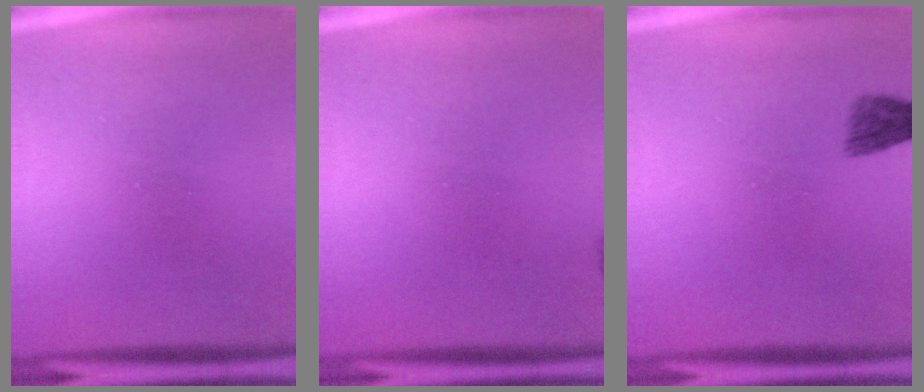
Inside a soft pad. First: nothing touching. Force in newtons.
{"total": 1.1}
{"total": 1.8}